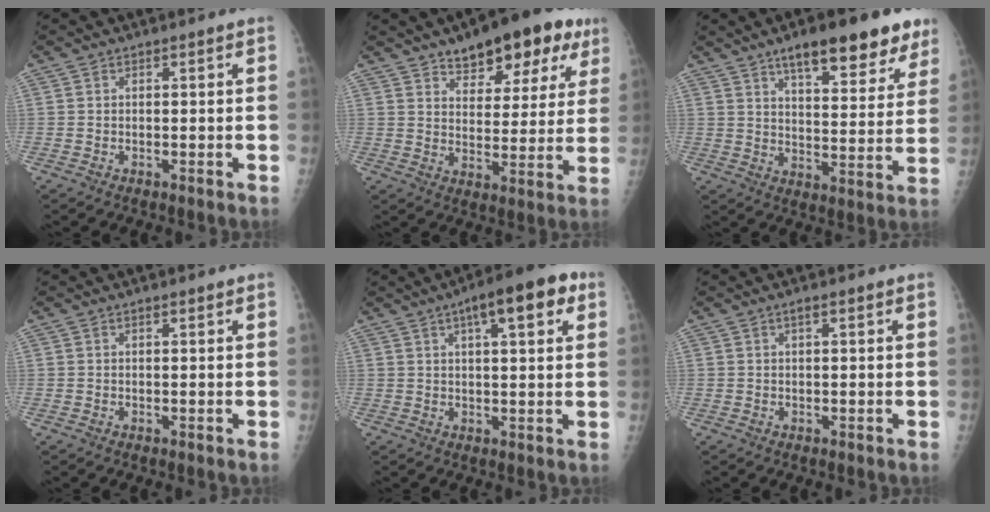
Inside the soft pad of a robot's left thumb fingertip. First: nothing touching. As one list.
[{"total": 16.0, "force": [10.0, 7.6, 9.9], "torque": [-0.080, -0.027, 0.138]}, {"total": 16.9, "force": [11.2, 5.8, 11.2], "torque": [-0.109, -0.047, 0.164]}, {"total": 0.6, "force": [0.4, 0.1, 0.4], "torque": [-0.006, -0.001, 0.005]}, {"total": 11.4, "force": [5.2, 3.5, 9.5], "torque": [-0.116, 0.008, 0.066]}, {"total": 1.1, "force": [0.6, 0.2, 1.0], "torque": [-0.018, 0.003, 0.008]}]